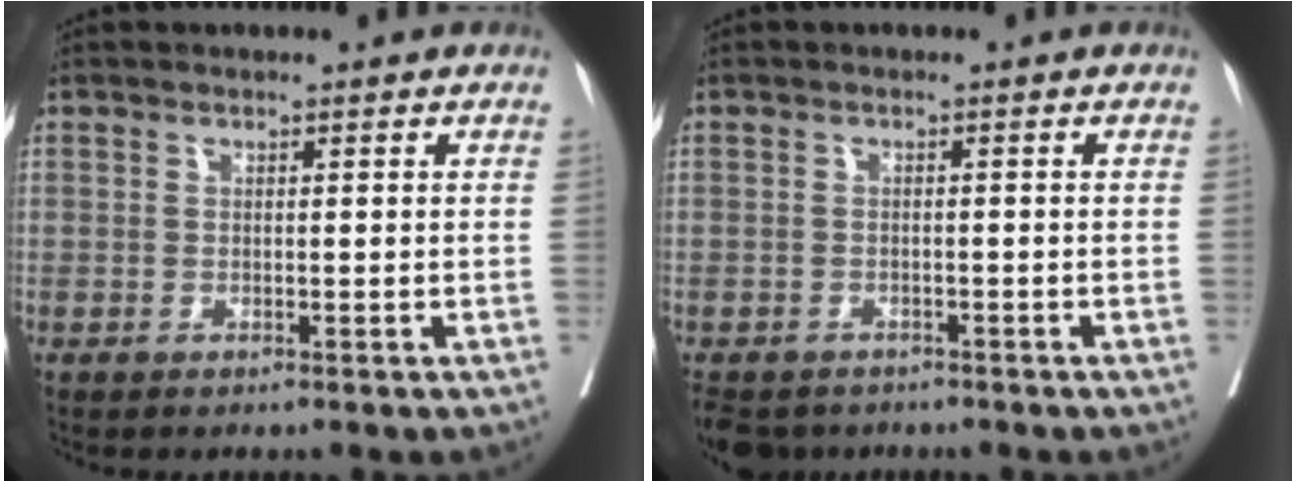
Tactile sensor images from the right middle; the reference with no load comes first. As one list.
[{"total": 7.4, "force": [-5.8, 4.0, 2.1], "torque": [-0.043, -0.012, -0.081]}]